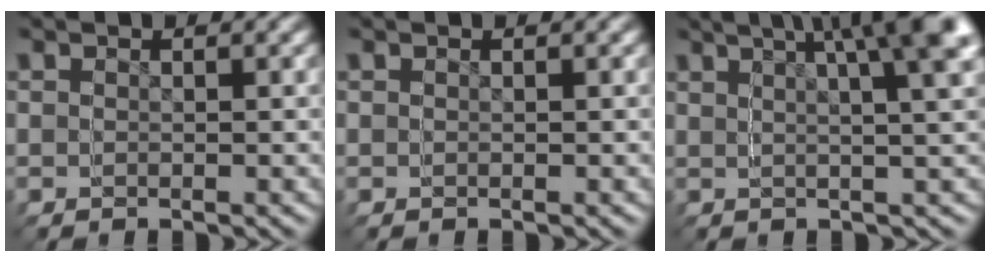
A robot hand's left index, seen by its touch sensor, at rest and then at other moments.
{"total": 0.0}
{"total": 6.1, "force": [2.4, 0.5, 5.6], "torque": [-0.053, 0.028, 0.034]}